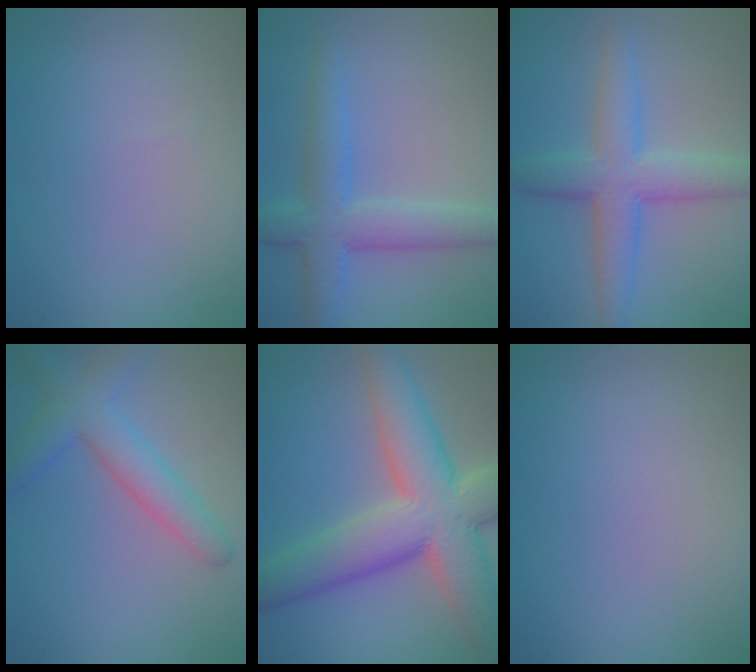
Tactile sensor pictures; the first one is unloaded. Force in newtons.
{"total": 5.3, "press": 5.3, "slide": 0.2}
{"total": 5.5, "press": 5.5, "slide": 0.1}
{"total": 4.2, "press": 4.2, "slide": 0.2}
{"total": 11.4, "press": 11.3, "slide": 0.7}
{"total": 0.0}